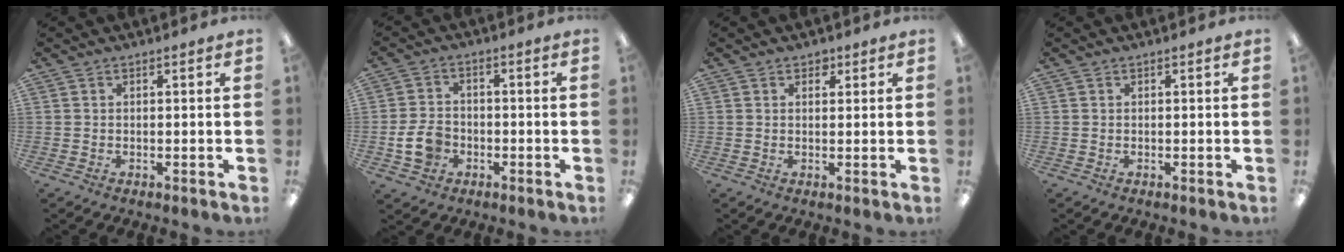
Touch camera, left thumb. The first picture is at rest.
{"total": 7.1, "force": [-2.3, 5.3, 4.1], "torque": [-0.094, 0.011, -0.042]}
{"total": 1.7, "force": [1.1, 1.0, 0.7], "torque": [0.001, -0.005, 0.017]}
{"total": 0.0}